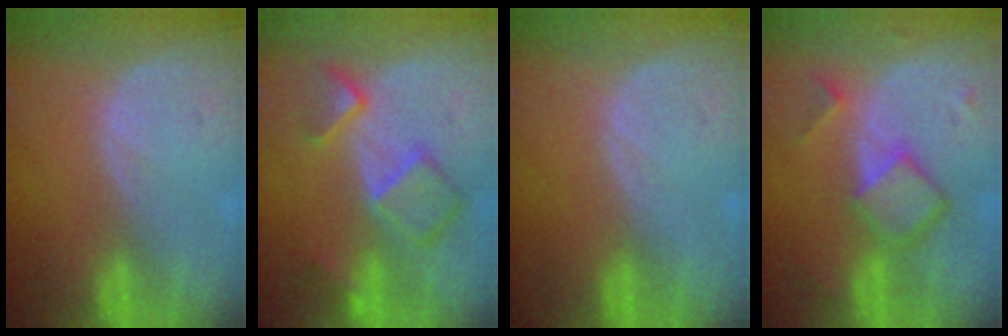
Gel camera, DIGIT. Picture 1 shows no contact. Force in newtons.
{"total": 7.9, "press": 6.8, "slide": 3.9}
{"total": 0.0}
{"total": 6.9, "press": 5.9, "slide": 3.5}